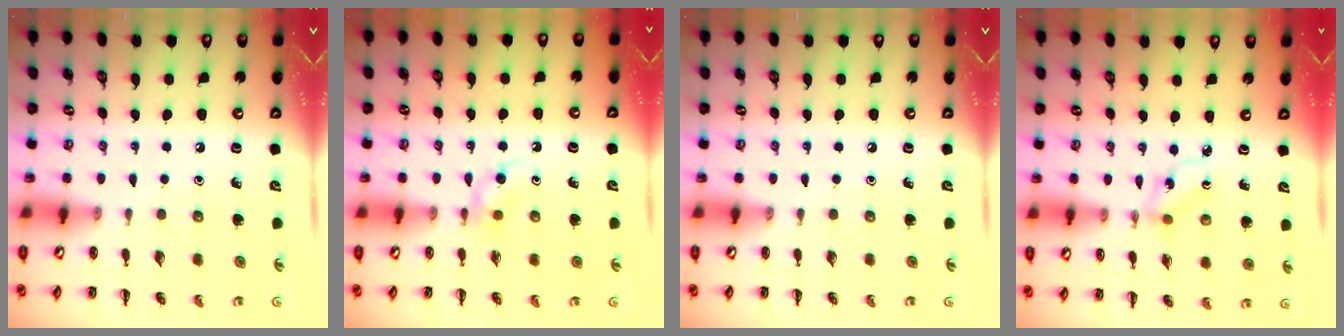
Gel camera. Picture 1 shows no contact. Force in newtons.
{"total": 3.1, "press": 2.8, "slide": 1.3}
{"total": 0.0}
{"total": 1.5, "press": 1.4, "slide": 0.4}